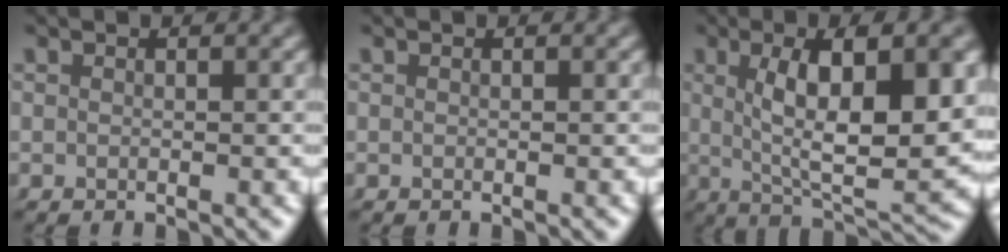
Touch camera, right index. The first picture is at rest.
{"total": 0.0}
{"total": 9.6, "force": [1.8, 3.2, 8.9], "torque": [-0.141, -0.009, 0.037]}